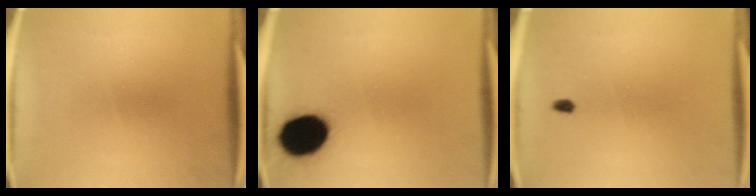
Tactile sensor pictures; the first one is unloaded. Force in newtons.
{"total": 15.2}
{"total": 1.1}